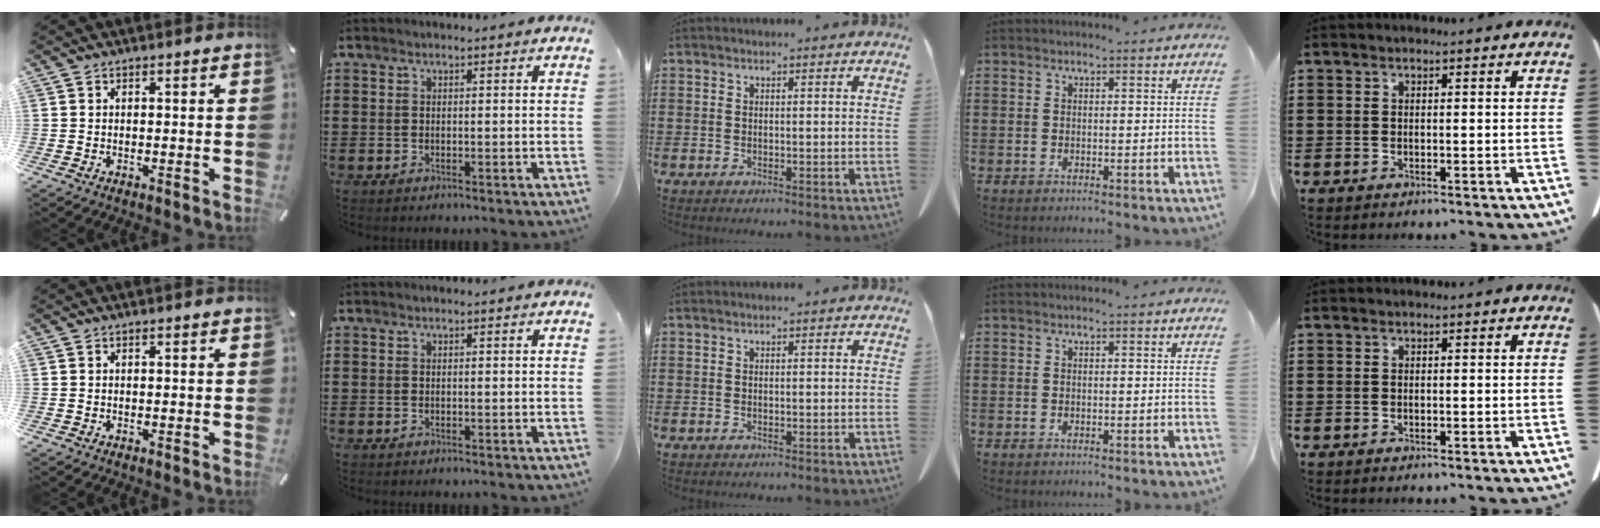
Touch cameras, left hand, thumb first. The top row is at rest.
{}